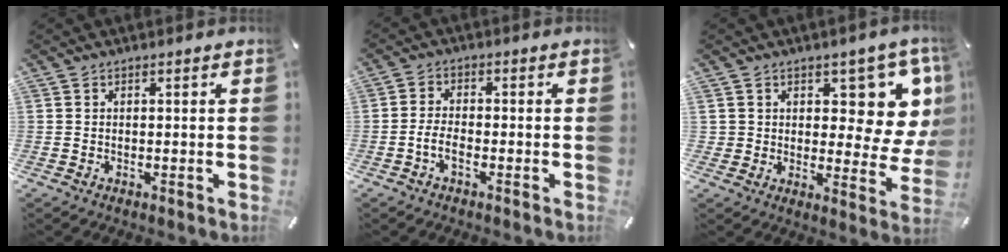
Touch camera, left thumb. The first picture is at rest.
{"total": 3.7, "force": [-1.7, 1.7, 2.9], "torque": [-0.055, 0.008, -0.030]}
{"total": 10.0, "force": [6.9, 5.6, 4.7], "torque": [-0.053, -0.072, 0.122]}